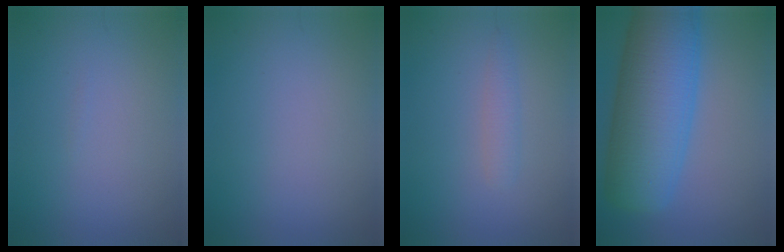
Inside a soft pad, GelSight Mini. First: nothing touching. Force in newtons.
{"total": 0.0}
{"total": 1.4, "press": 1.4, "slide": 0.1}
{"total": 11.9, "press": 11.9, "slide": 0.3}